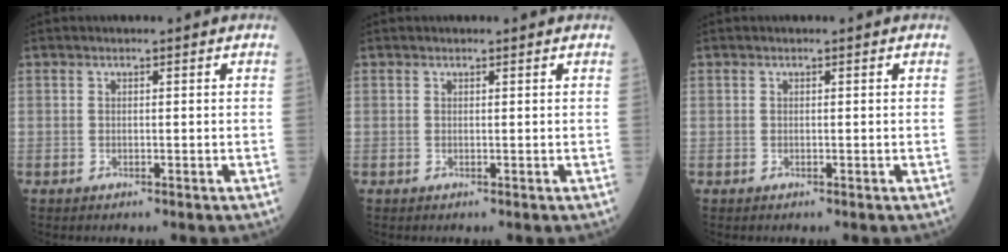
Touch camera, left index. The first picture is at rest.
{"total": 0.5, "force": [0.5, 0.1, 0.1], "torque": [-0.004, 0.007, 0.006]}
{"total": 0.0}